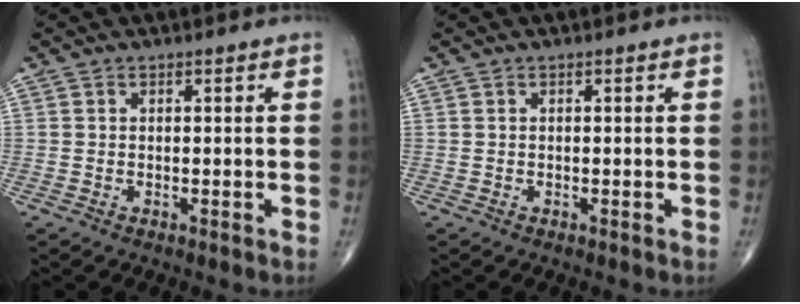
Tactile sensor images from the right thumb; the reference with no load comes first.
{"total": 0.0}